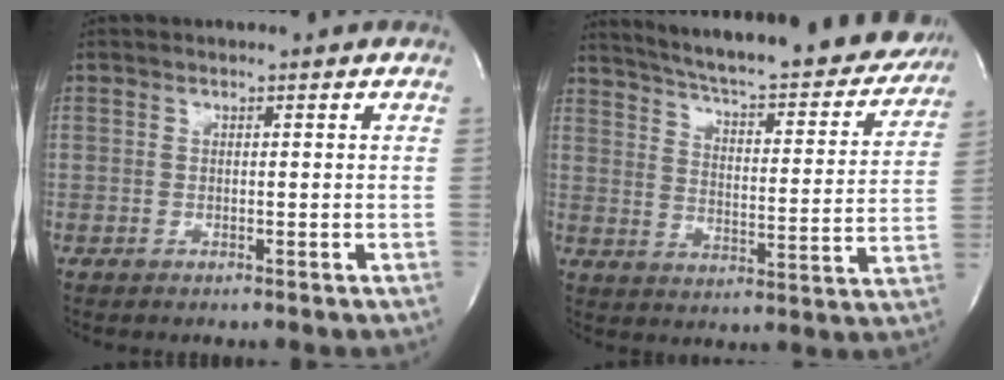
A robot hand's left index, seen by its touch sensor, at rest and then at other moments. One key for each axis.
{"total": 28.8, "fx": 25.4, "fy": 5.7, "fz": 12.4, "tx": -0.203, "ty": -0.055, "tz": 0.319}